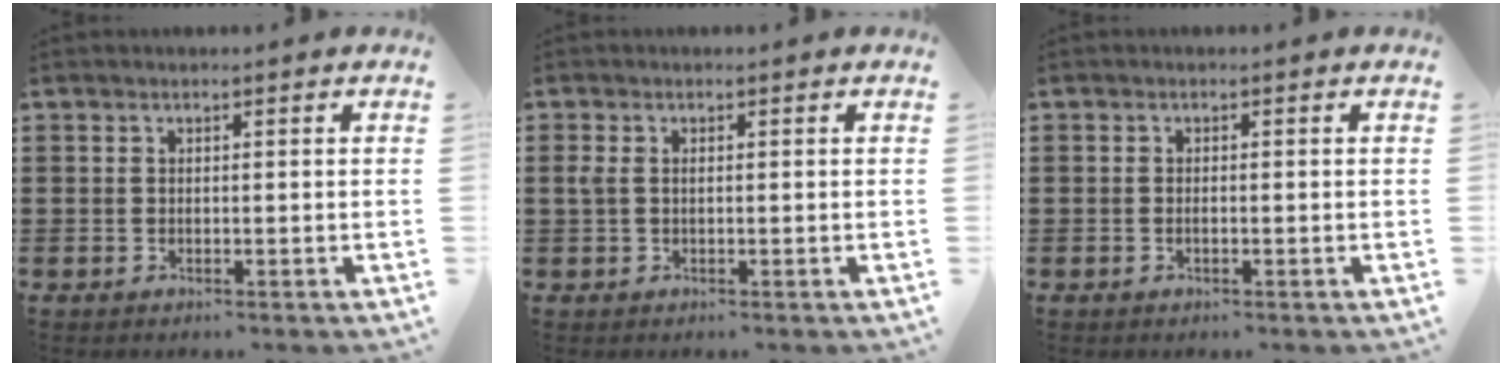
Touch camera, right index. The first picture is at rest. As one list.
[{"total": 1.4, "force": [0.1, 0.8, 1.1], "torque": [-0.032, 0.002, -0.002]}, {"total": 0.6, "force": [-0.3, 0.1, 0.5], "torque": [-0.010, -0.004, -0.004]}]